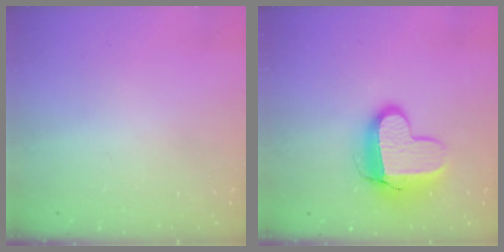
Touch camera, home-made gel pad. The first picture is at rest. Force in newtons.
{"total": 12.7, "press": 12.6, "slide": 1.1}